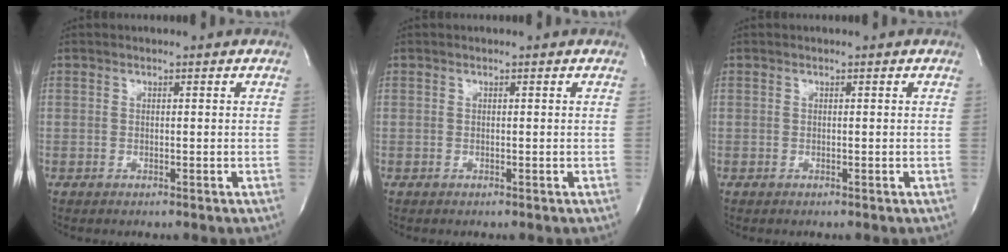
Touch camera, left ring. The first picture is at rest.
{"total": 0.0}
{"total": 0.0}